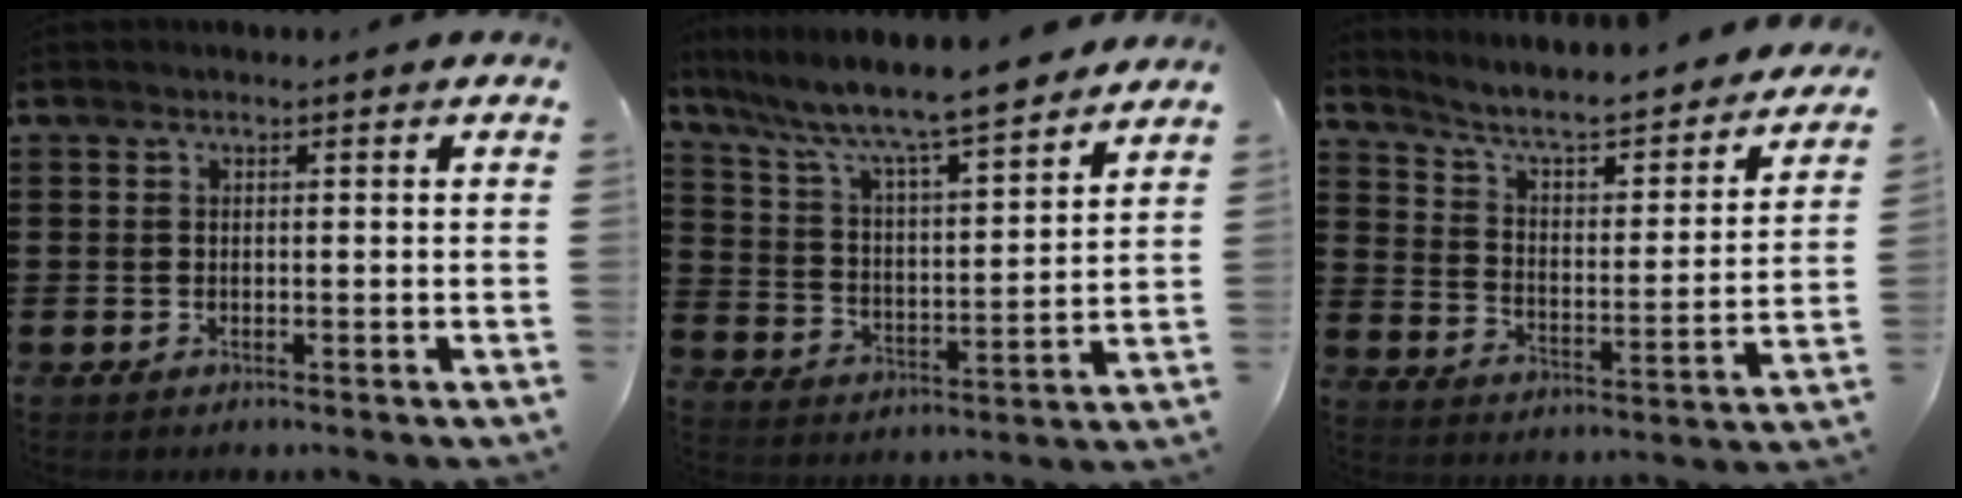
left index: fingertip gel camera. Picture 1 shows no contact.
{"total": 7.5, "force": [6.5, 0.4, 3.6], "torque": [-0.098, -0.048, 0.105]}
{"total": 4.6, "force": [3.8, 0.8, 2.4], "torque": [-0.069, -0.039, 0.053]}